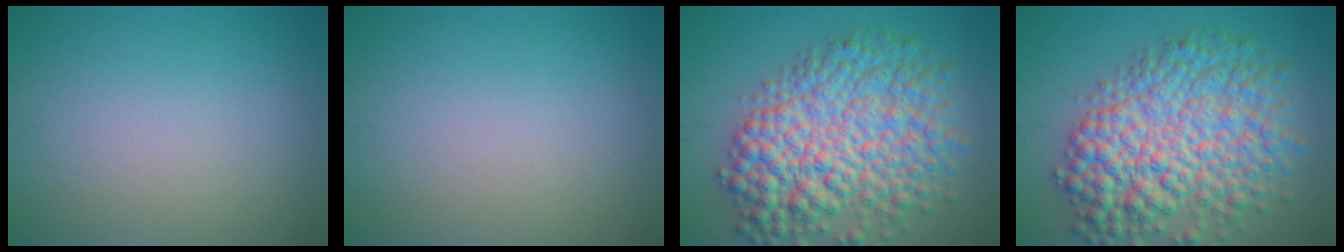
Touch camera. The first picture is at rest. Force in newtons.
{"total": 0.0}
{"total": 10.8, "press": 10.8, "slide": 0.2}
{"total": 10.8, "press": 10.8, "slide": 0.2}